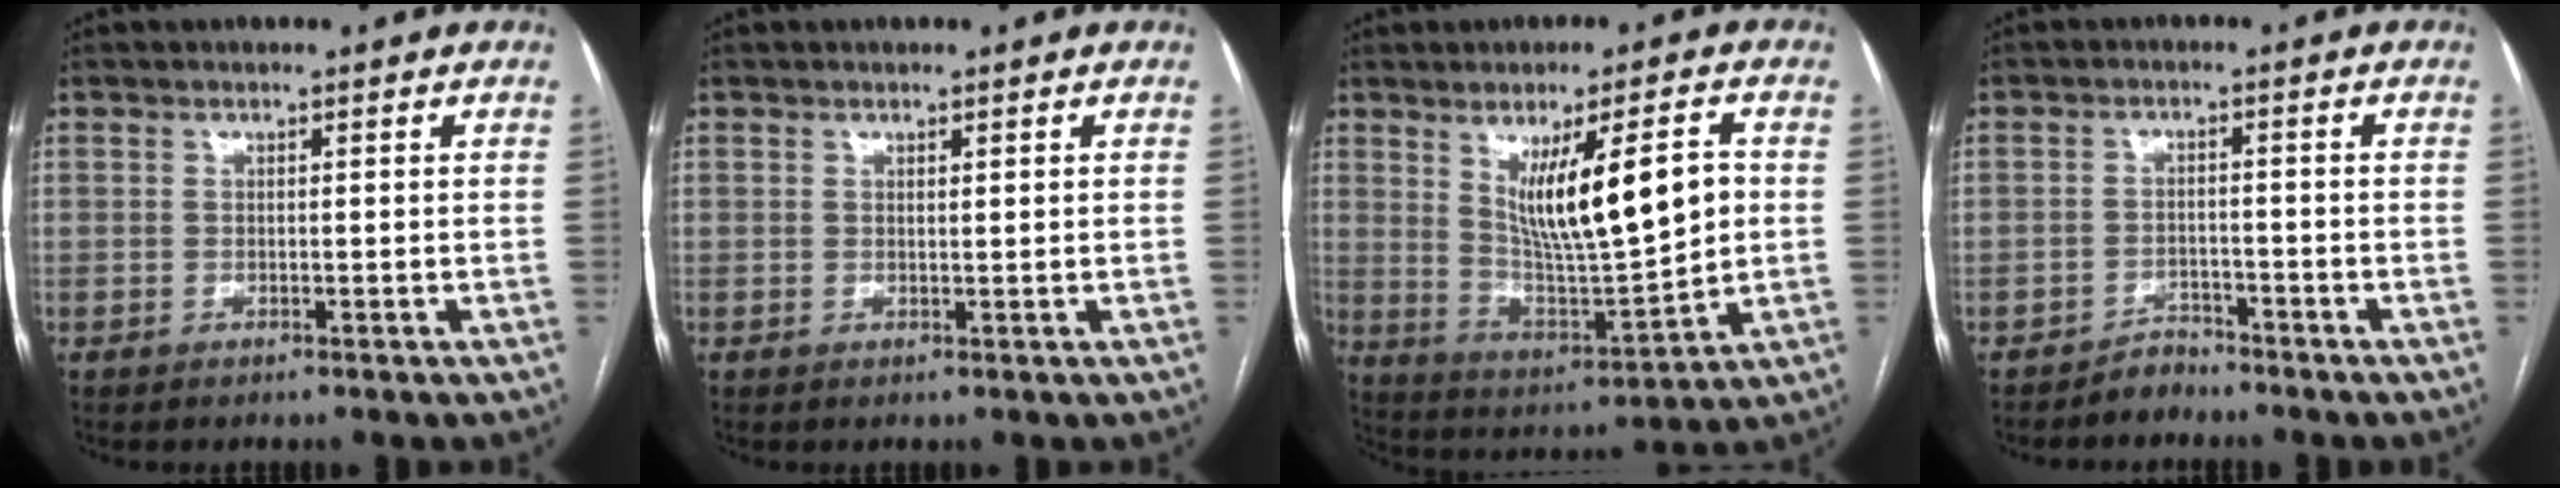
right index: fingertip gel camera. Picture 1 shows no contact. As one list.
[{"total": 0.5, "force": [0.3, 0.0, 0.4], "torque": [-0.007, -0.001, 0.005]}, {"total": 14.9, "force": [3.3, 2.7, 14.3], "torque": [-0.239, -0.007, 0.066]}, {"total": 2.5, "force": [-2.3, 0.9, -0.3], "torque": [0.009, 0.001, -0.038]}]